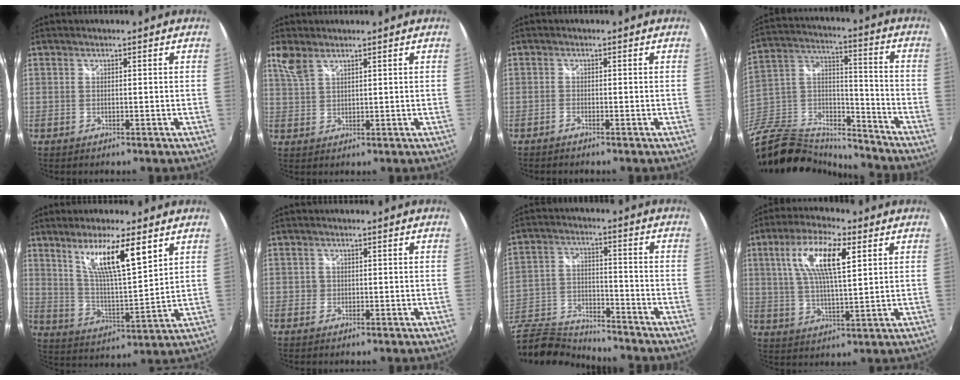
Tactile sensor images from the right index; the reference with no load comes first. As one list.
[{"total": 3.6, "force": [2.5, 1.6, 2.1], "torque": [-0.046, 0.004, 0.054]}, {"total": 0.8, "force": [-0.7, 0.1, 0.1], "torque": [-0.006, -0.002, -0.018]}, {"total": 22.4, "force": [-18.1, 9.5, 9.3], "torque": [-0.221, 0.021, -0.317]}, {"total": 12.6, "force": [7.1, 1.9, 10.2], "torque": [-0.174, -0.007, 0.137]}, {"total": 1.2, "force": [-0.4, 1.1, 0.0], "torque": [0.000, 0.001, -0.006]}, {"total": 15.3, "force": [-13.6, 4.7, 5.2], "torque": [-0.134, -0.013, -0.249]}, {"total": 11.9, "force": [4.4, 3.5, 10.5], "torque": [-0.197, 0.014, 0.081]}]